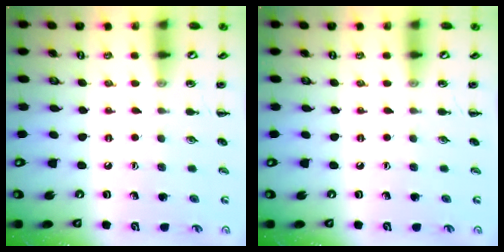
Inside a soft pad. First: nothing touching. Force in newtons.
{"total": 0.0}